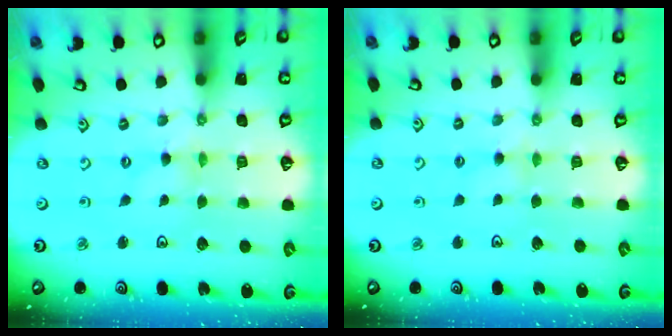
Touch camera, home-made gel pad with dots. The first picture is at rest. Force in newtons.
{"total": 3.1, "press": 3.1, "slide": 0.5}